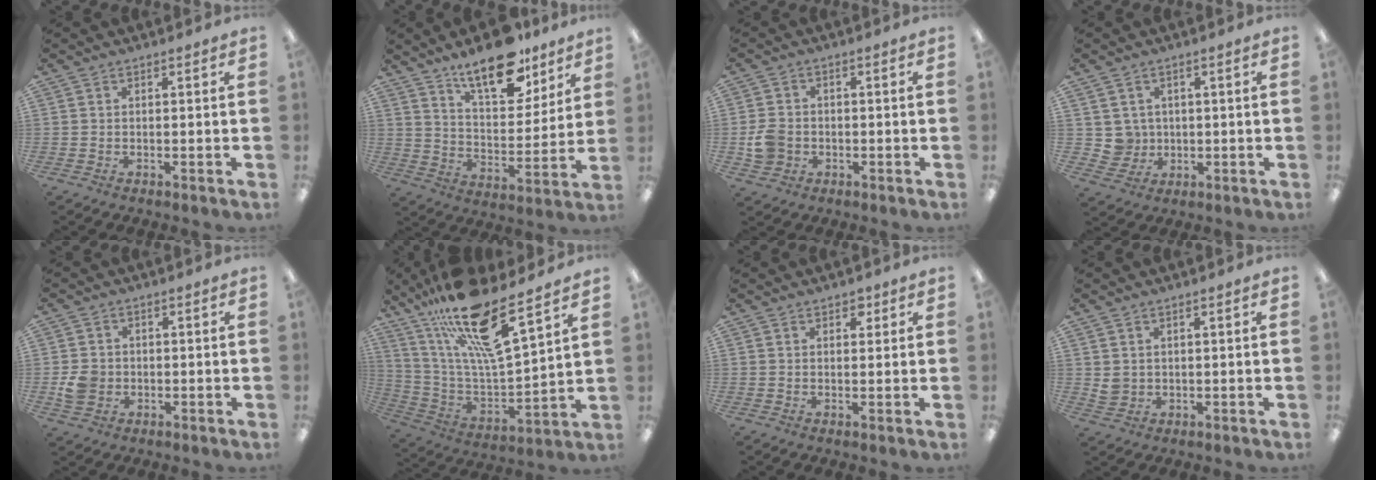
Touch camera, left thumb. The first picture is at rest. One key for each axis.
{"total": 16.1, "fx": 12.2, "fy": 6.4, "fz": 8.3, "tx": -0.126, "ty": -0.073, "tz": 0.211}
{"total": 5.5, "fx": -1.1, "fy": 4.8, "fz": 2.5, "tx": -0.047, "ty": 0.005, "tz": -0.019}
{"total": 4.4, "fx": 1.7, "fy": 4.0, "fz": -0.1, "tx": -0.009, "ty": -0.001, "tz": 0.034}
{"total": 4.9, "fx": -0.7, "fy": 4.3, "fz": 2.2, "tx": -0.029, "ty": 0.000, "tz": -0.013}
{"total": 22.4, "fx": 16.2, "fy": 5.4, "fz": 14.5, "tx": -0.267, "ty": -0.108, "tz": 0.274}
{"total": 2.2, "fx": 1.6, "fy": 1.3, "fz": 0.9, "tx": -0.003, "ty": -0.004, "tz": 0.025}
{"total": 2.8, "fx": 1.4, "fy": 2.2, "fz": 0.9, "tx": -0.012, "ty": -0.003, "tz": 0.027}